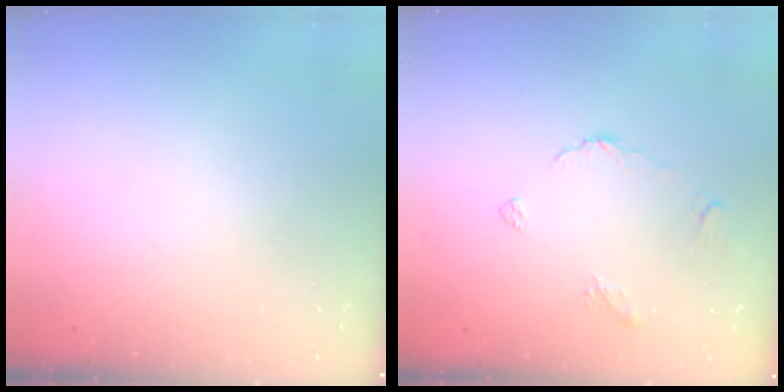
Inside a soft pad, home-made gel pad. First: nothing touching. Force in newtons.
{"total": 5.8, "press": 5.7, "slide": 0.6}